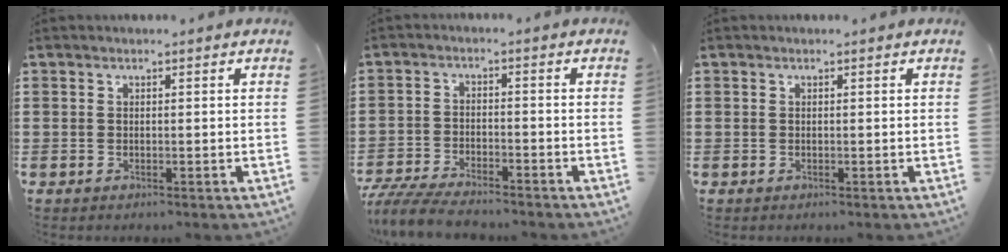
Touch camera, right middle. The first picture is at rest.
{"total": 5.8, "force": [-5.4, 0.7, 1.9], "torque": [-0.047, -0.004, -0.108]}
{"total": 0.0}